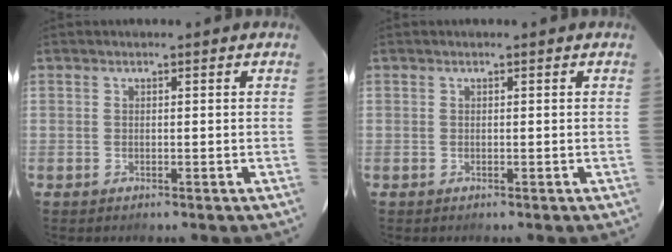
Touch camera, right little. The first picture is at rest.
{"total": 0.0}